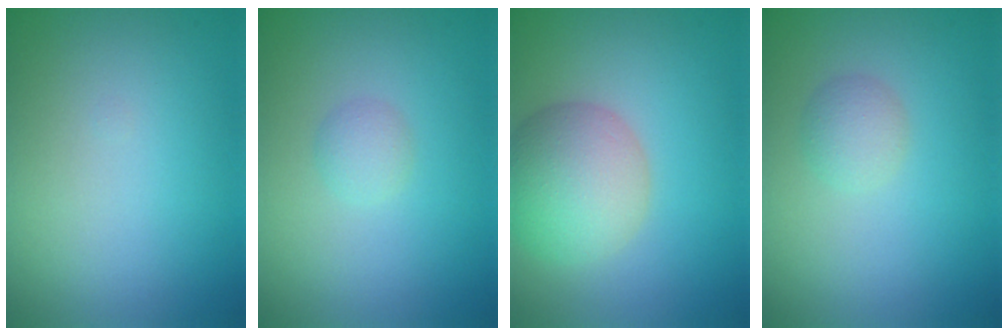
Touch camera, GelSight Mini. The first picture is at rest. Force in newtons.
{"total": 1.3, "press": 1.3, "slide": 0.1}
{"total": 6.2, "press": 6.2, "slide": 0.3}
{"total": 1.7, "press": 1.7, "slide": 0.2}